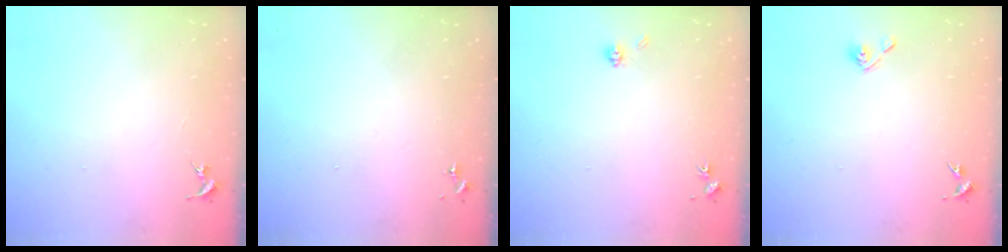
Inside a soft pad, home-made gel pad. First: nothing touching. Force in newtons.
{"total": 0.0}
{"total": 4.0, "press": 3.8, "slide": 1.4}
{"total": 5.3, "press": 4.9, "slide": 2.0}